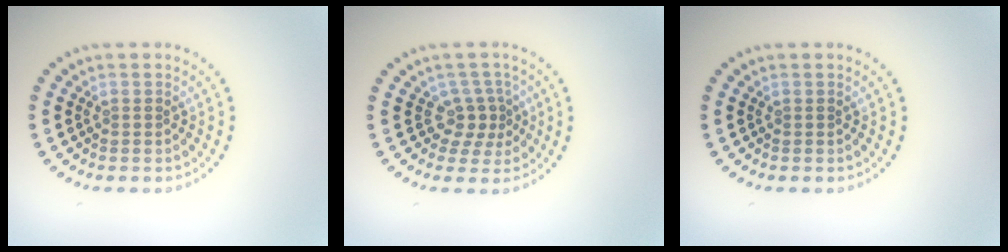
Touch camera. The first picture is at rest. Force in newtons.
{"total": 2.6, "press": 1.8, "slide": 1.8}
{"total": 0.0}